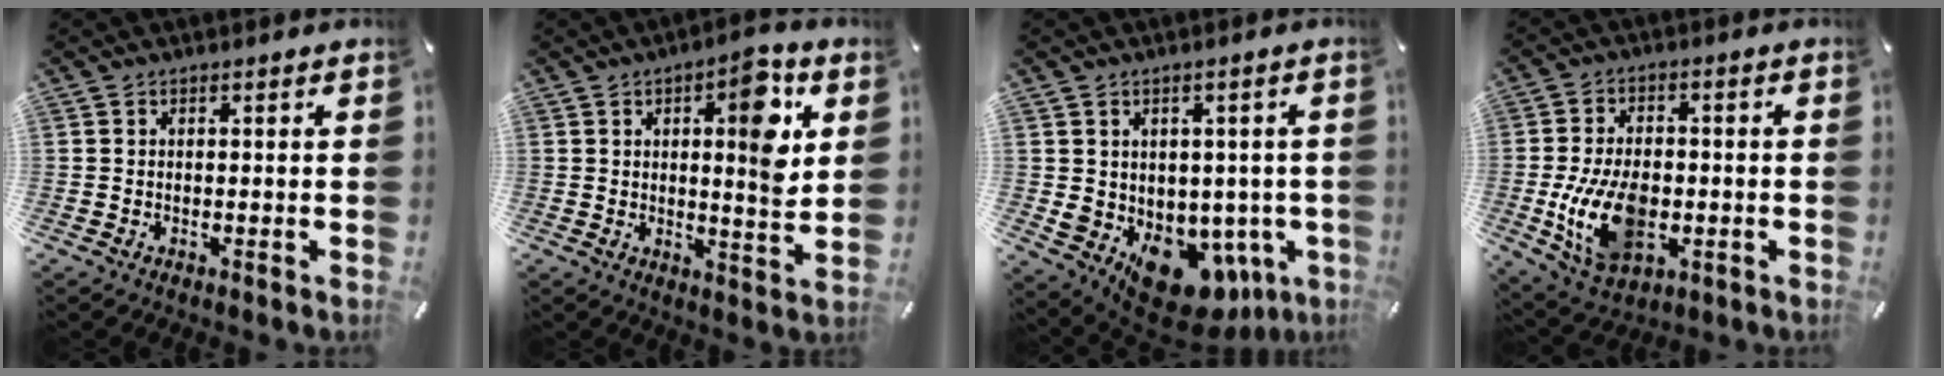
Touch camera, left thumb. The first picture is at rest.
{"total": 11.4, "force": [4.2, 3.6, 10.0], "torque": [-0.127, -0.025, 0.059]}
{"total": 14.2, "force": [-6.2, 10.0, 8.0], "torque": [-0.093, 0.009, -0.095]}
{"total": 14.7, "force": [-2.9, 9.4, 10.9], "torque": [-0.229, -0.001, -0.050]}